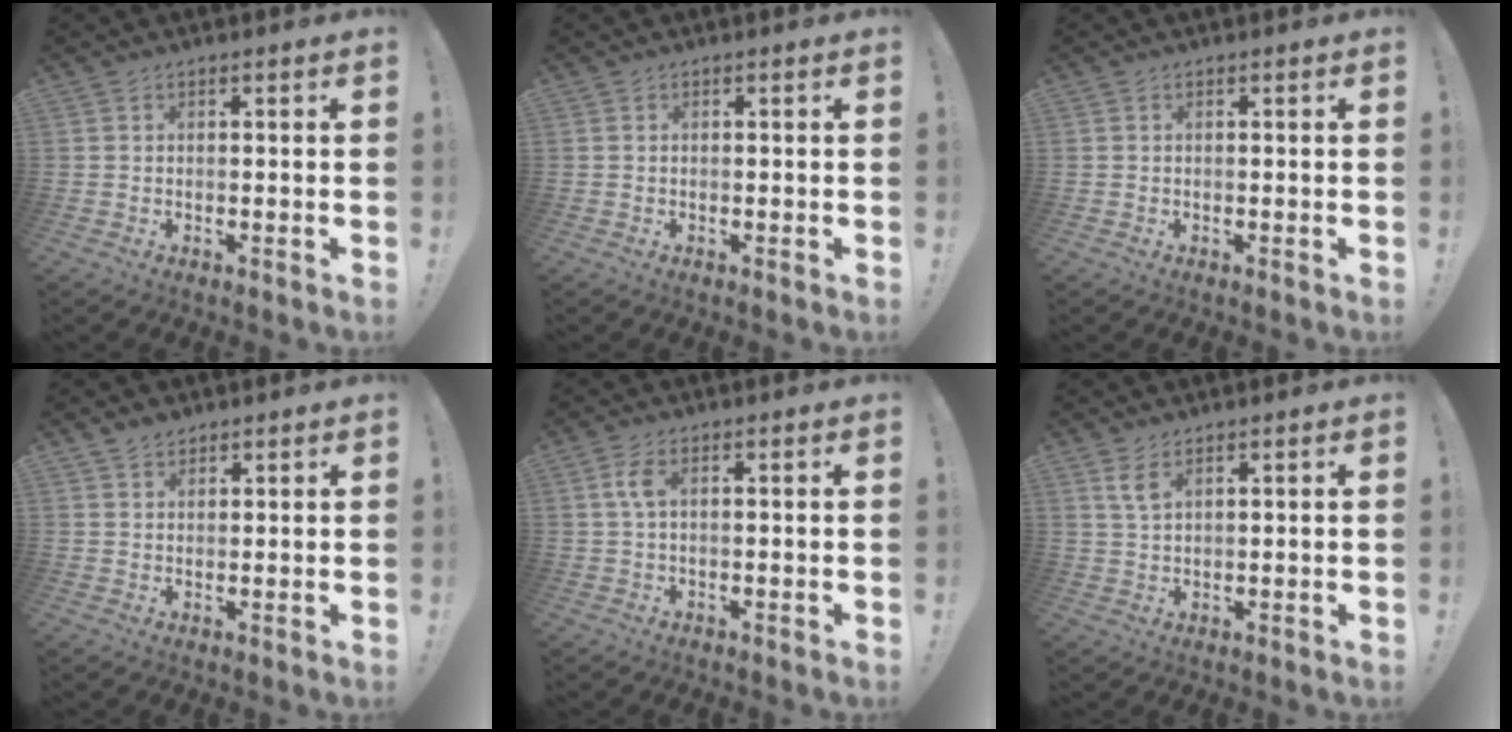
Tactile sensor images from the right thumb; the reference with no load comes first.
{"total": 0.0}
{"total": 0.0}
{"total": 2.7, "force": [2.2, 1.4, 0.6], "torque": [-0.005, -0.013, 0.041]}
{"total": 4.3, "force": [0.9, 2.2, 3.6], "torque": [-0.064, 0.006, 0.016]}
{"total": 4.2, "force": [2.4, 1.7, 3.1], "torque": [-0.050, -0.011, 0.042]}